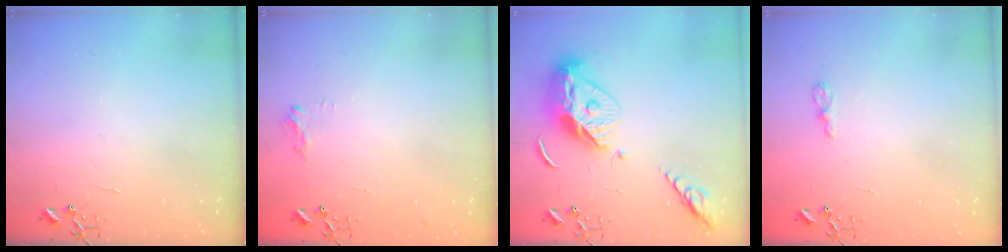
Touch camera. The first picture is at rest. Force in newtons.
{"total": 8.7, "press": 8.7, "slide": 0.9}
{"total": 15.9, "press": 15.8, "slide": 1.5}
{"total": 4.4, "press": 4.4, "slide": 0.6}